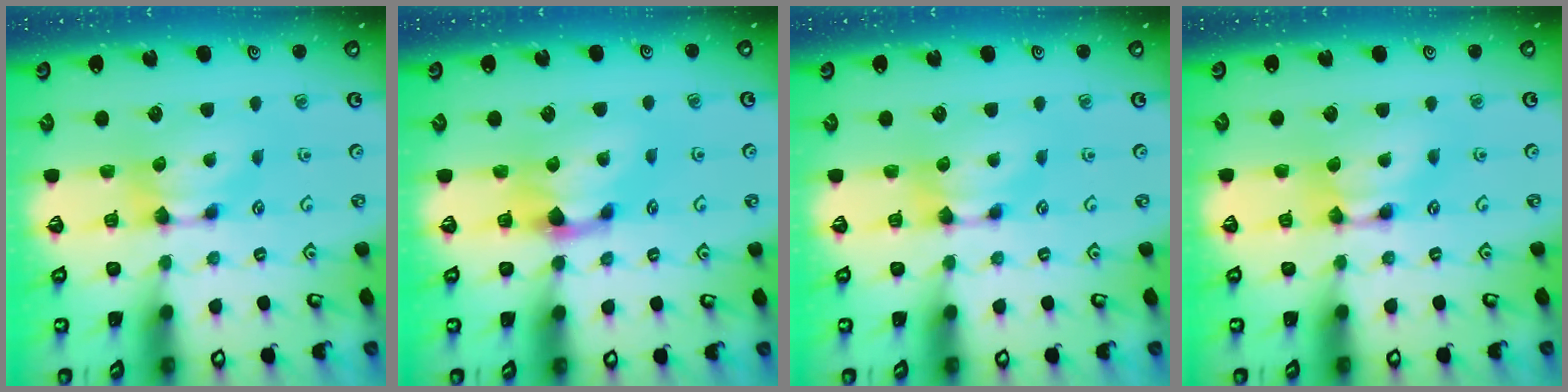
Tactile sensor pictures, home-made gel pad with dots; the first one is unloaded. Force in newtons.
{"total": 1.4, "press": 0.6, "slide": 1.2}
{"total": 0.0}
{"total": 1.7, "press": 1.7, "slide": 0.0}